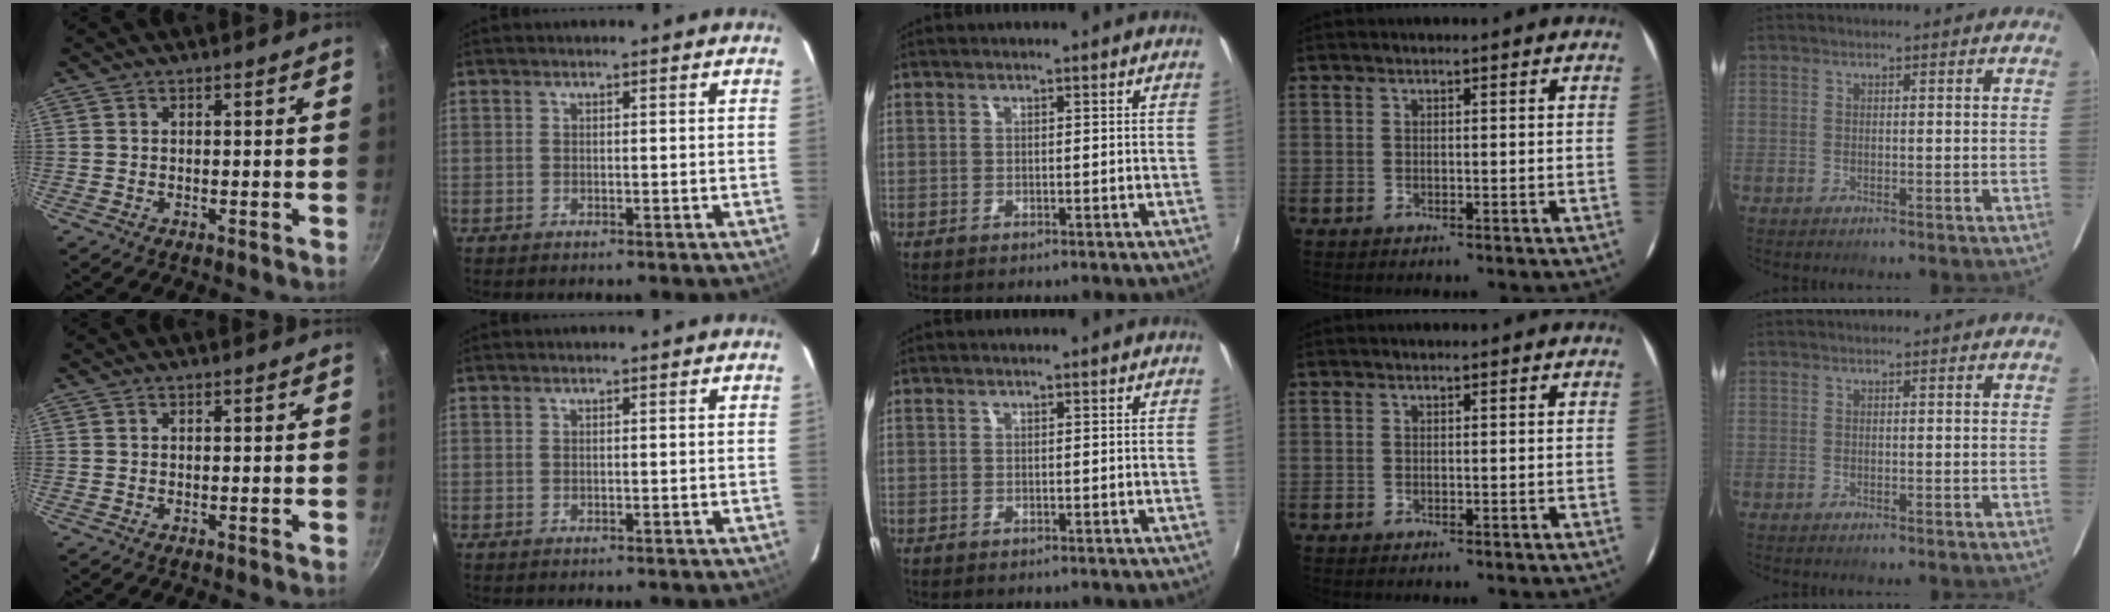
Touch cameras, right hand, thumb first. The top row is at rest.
{}